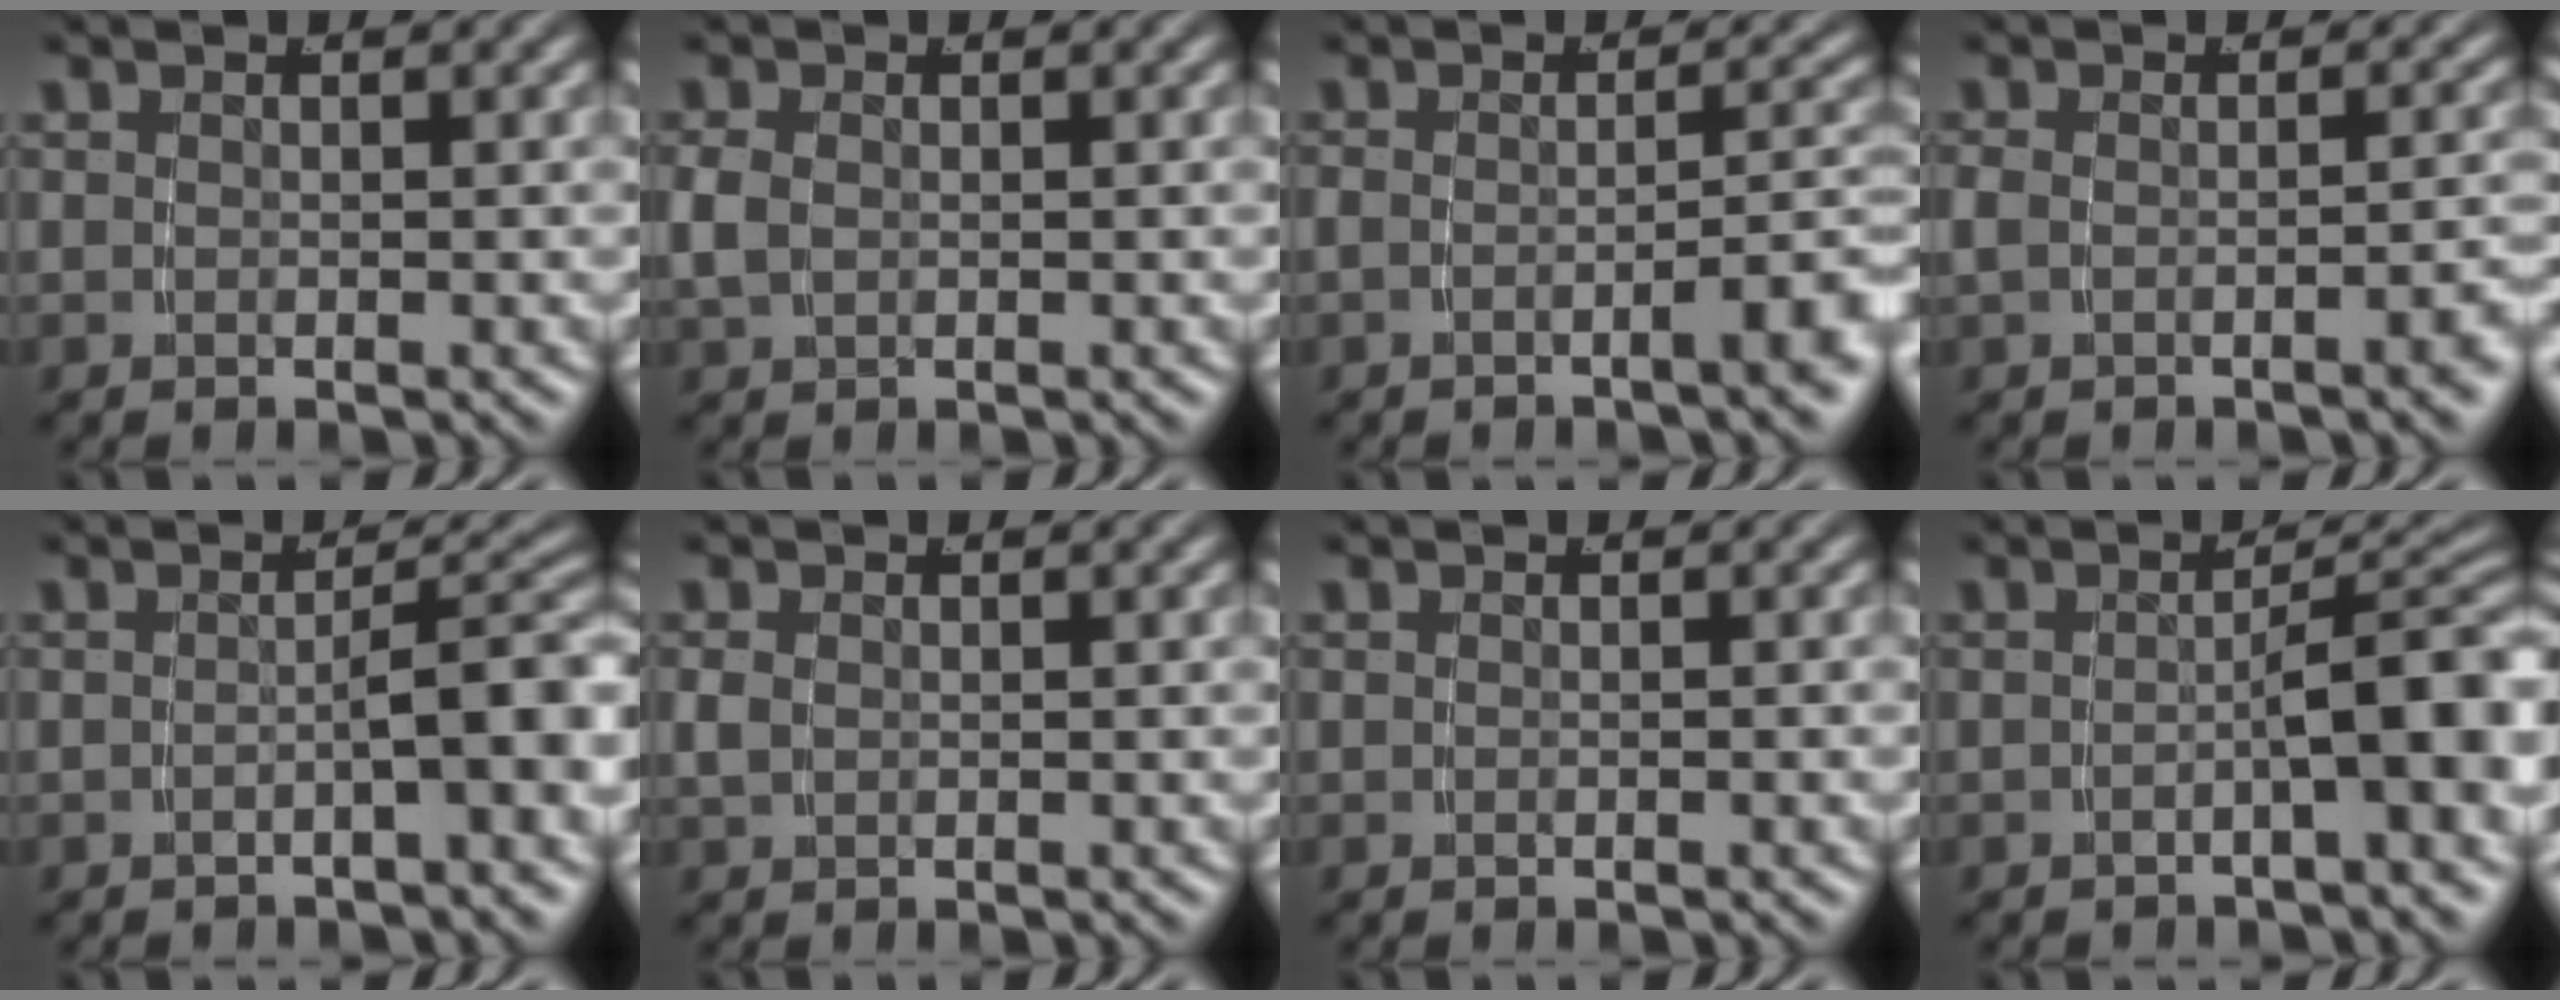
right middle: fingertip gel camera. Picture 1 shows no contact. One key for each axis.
{"total": 1.4, "fx": 0.0, "fy": 1.0, "fz": 1.0, "tx": -0.034, "ty": -0.005, "tz": 0.010}
{"total": 3.6, "fx": -1.6, "fy": 0.8, "fz": 3.2, "tx": -0.042, "ty": 0.009, "tz": -0.033}
{"total": 2.4, "fx": -1.2, "fy": 0.6, "fz": 2.0, "tx": -0.037, "ty": 0.004, "tz": -0.018}
{"total": 4.6, "fx": -1.9, "fy": 0.9, "fz": 4.1, "tx": -0.035, "ty": 0.005, "tz": -0.027}
{"total": 0.7, "fx": 0.0, "fy": 0.4, "fz": 0.6, "tx": -0.020, "ty": -0.006, "tz": 0.009}
{"total": 0.0}
{"total": 5.7, "fx": -2.1, "fy": 1.2, "fz": 5.2, "tx": -0.046, "ty": 0.006, "tz": -0.032}